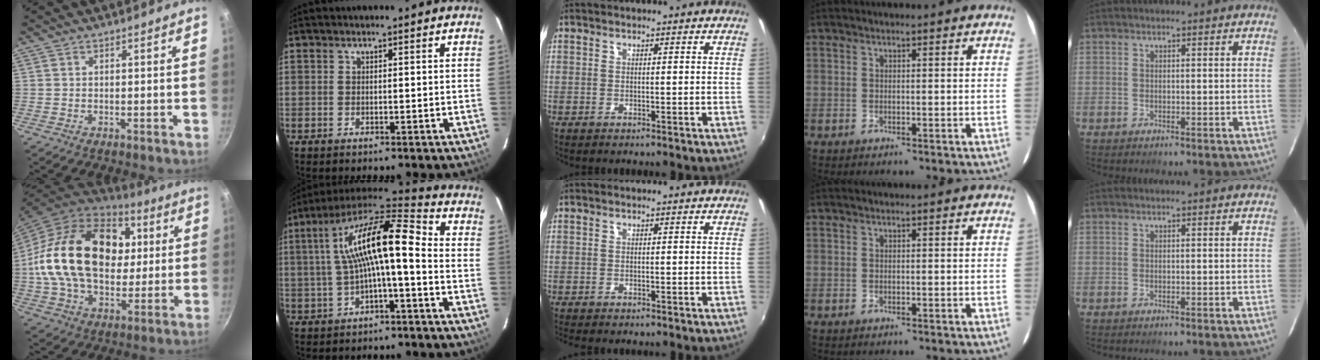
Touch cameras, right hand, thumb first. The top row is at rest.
{"thumb": {"total": 30.1, "force": [4.2, 20.3, 21.8], "torque": [-0.372, 0.022, 0.068]}, "index": {"total": 15.1, "force": [-0.2, 3.6, 14.6], "torque": [-0.266, 0.031, -0.007]}, "middle": {"total": 1.6, "force": [-1.3, 0.4, 0.9], "torque": [-0.018, -0.008, -0.019]}}